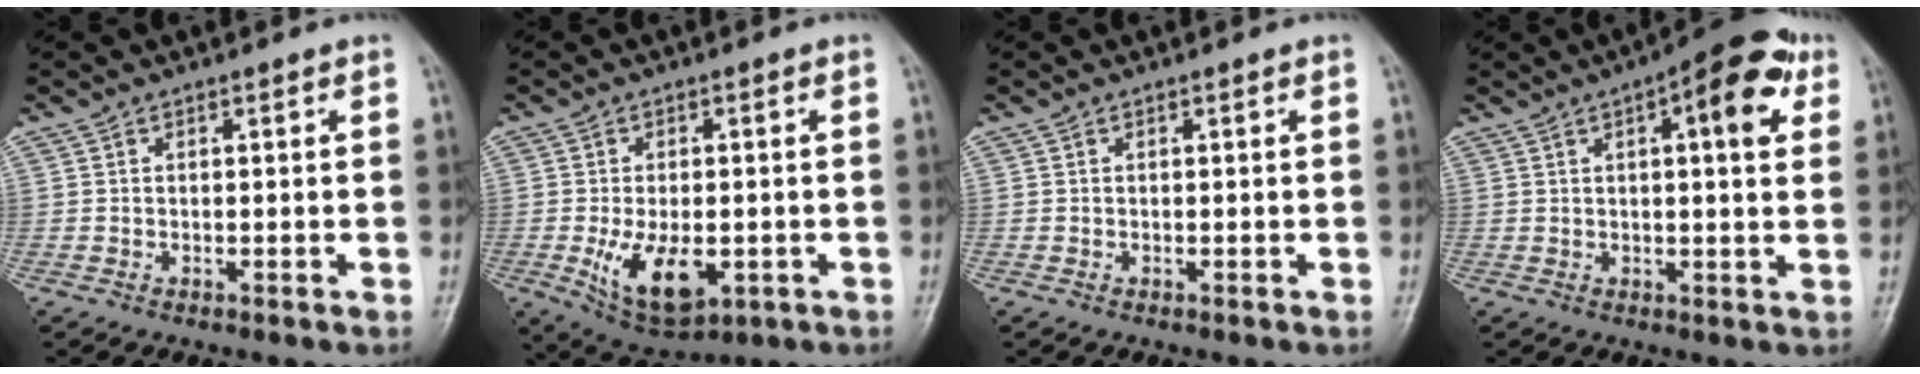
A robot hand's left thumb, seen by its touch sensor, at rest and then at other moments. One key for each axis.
{"total": 10.6, "fx": -2.5, "fy": 5.8, "fz": 8.5, "tx": -0.136, "ty": -0.009, "tz": -0.027}
{"total": 0.0}
{"total": 11.6, "fx": 4.6, "fy": 3.9, "fz": 9.9, "tx": -0.112, "ty": 0.007, "tz": 0.053}